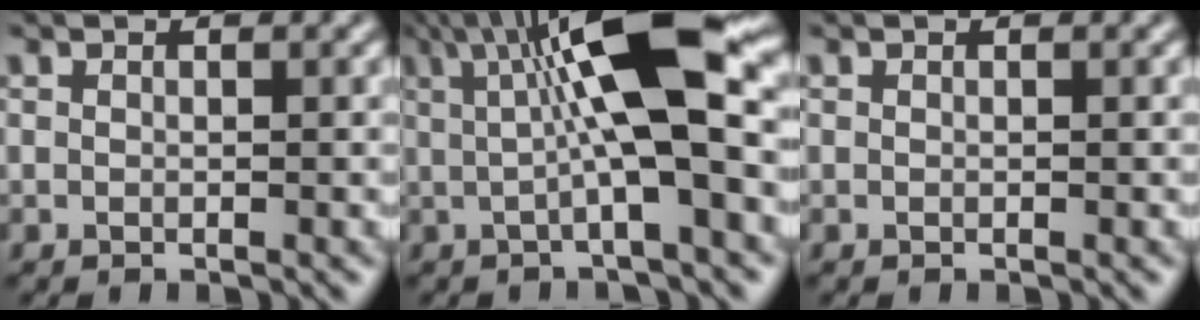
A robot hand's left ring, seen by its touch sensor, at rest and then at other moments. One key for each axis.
{"total": 9.8, "fx": 1.6, "fy": 2.2, "fz": 9.4, "tx": -0.151, "ty": 0.008, "tz": 0.028}
{"total": 0.0}